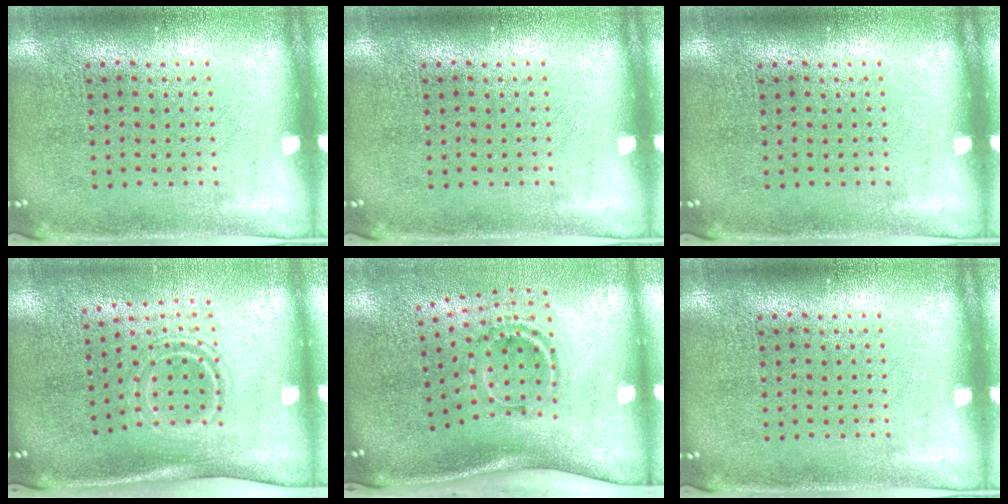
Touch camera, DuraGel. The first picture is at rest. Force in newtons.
{"total": 0.0}
{"total": 0.0}
{"total": 1.6, "press": 1.0, "slide": 1.3}
{"total": 2.2, "press": 1.2, "slide": 1.8}
{"total": 0.0}